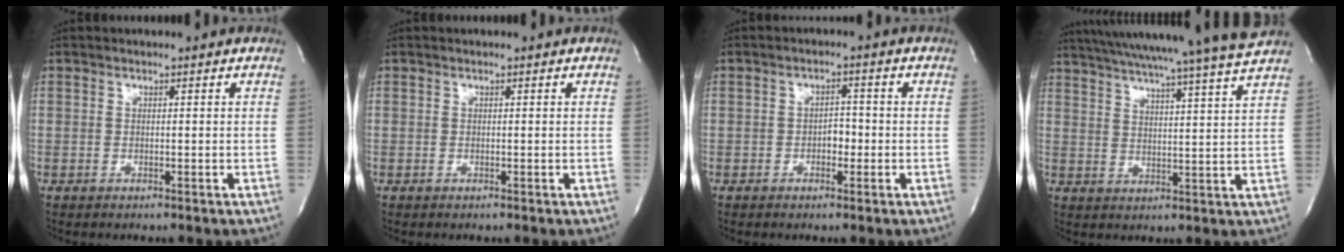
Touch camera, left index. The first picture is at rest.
{"total": 0.0}
{"total": 2.5, "force": [-0.8, 1.4, 1.9], "torque": [-0.023, 0.007, -0.012]}
{"total": 22.3, "force": [19.8, -2.1, 10.0], "torque": [-0.172, -0.030, 0.271]}